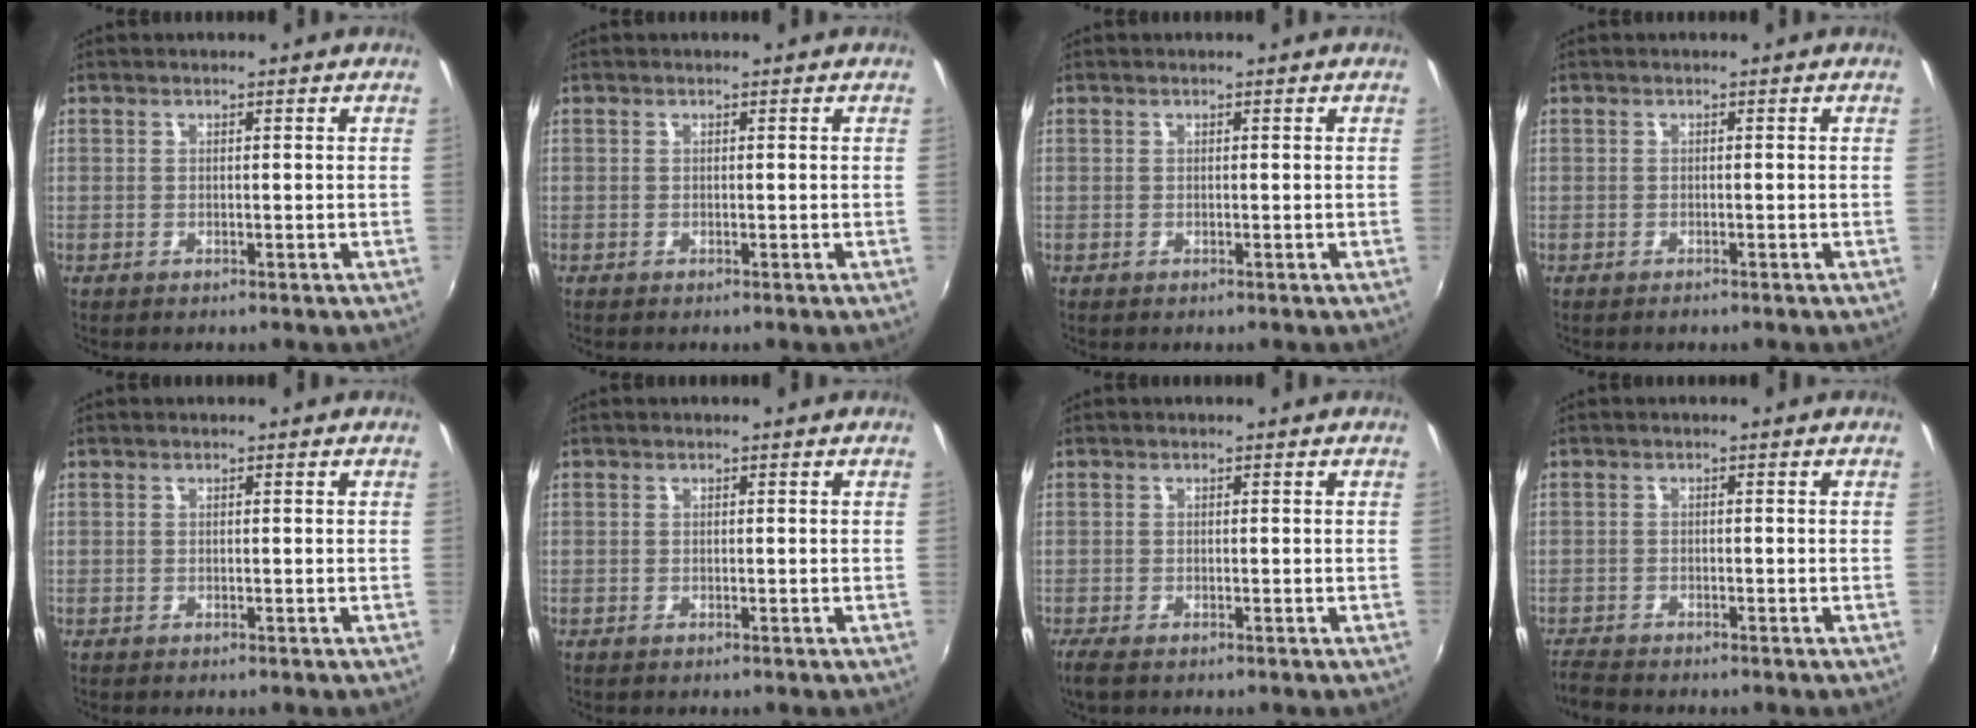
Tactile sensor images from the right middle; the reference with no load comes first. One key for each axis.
{"total": 0.0}
{"total": 0.0}
{"total": 0.5, "fx": -0.5, "fy": 0.1, "fz": 0.1, "tx": -0.003, "ty": -0.001, "tz": -0.009}
{"total": 0.0}
{"total": 0.0}
{"total": 2.3, "fx": -1.6, "fy": 0.6, "fz": 1.6, "tx": -0.032, "ty": -0.010, "tz": -0.030}
{"total": 3.4, "fx": -3.3, "fy": 0.5, "fz": 0.8, "tx": -0.030, "ty": -0.019, "tz": -0.068}